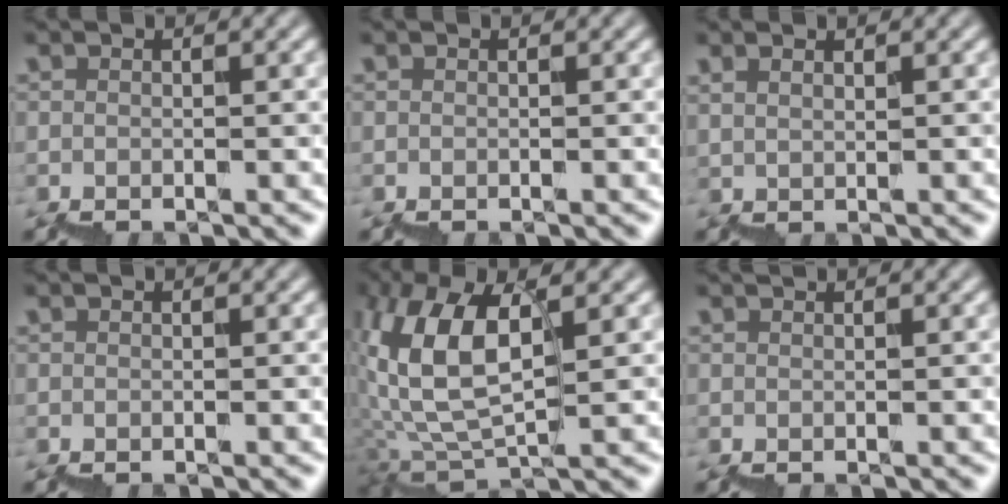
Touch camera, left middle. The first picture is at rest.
{"total": 0.0}
{"total": 0.7, "force": [0.6, 0.0, 0.4], "torque": [0.005, -0.004, 0.014]}
{"total": 0.0}
{"total": 6.9, "force": [3.8, 1.7, 5.5], "torque": [-0.120, 0.007, 0.073]}
{"total": 0.0}